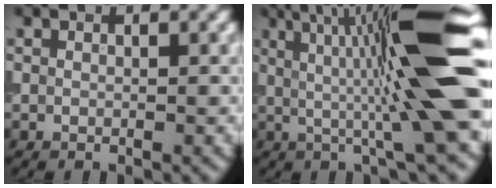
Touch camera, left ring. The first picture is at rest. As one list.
[{"total": 14.0, "force": [1.6, 2.0, 13.8], "torque": [-0.183, 0.014, 0.023]}]